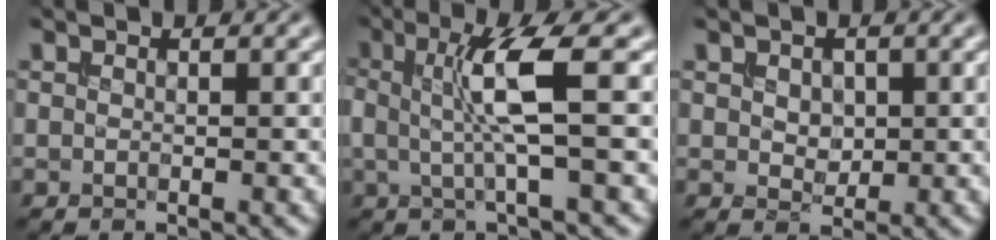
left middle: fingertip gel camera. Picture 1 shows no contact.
{"total": 4.8, "force": [0.4, 0.5, 4.8], "torque": [-0.098, 0.002, 0.011]}
{"total": 1.8, "force": [0.3, 1.4, 1.2], "torque": [-0.021, -0.003, 0.008]}